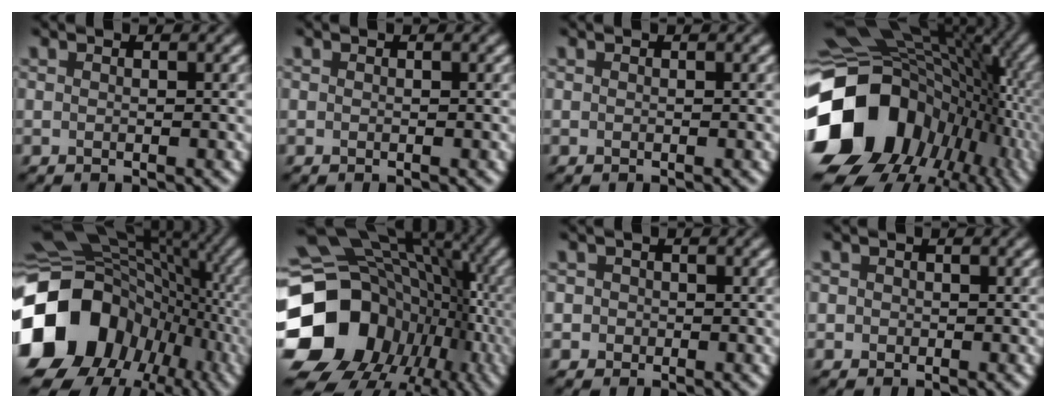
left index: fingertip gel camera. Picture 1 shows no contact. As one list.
[{"total": 0.0}, {"total": 0.0}, {"total": 18.4, "force": [-3.1, 14.7, 10.7], "torque": [-0.236, -0.005, -0.046]}, {"total": 17.8, "force": [-3.5, 15.0, 8.9], "torque": [-0.215, -0.013, -0.053]}, {"total": 19.3, "force": [-4.1, 16.4, 9.4], "torque": [-0.188, 0.000, -0.061]}, {"total": 2.1, "force": [0.1, 2.0, 0.3], "torque": [0.021, 0.018, -0.025]}, {"total": 0.9, "force": [0.1, 0.9, 0.0], "torque": [0.016, 0.003, -0.004]}]